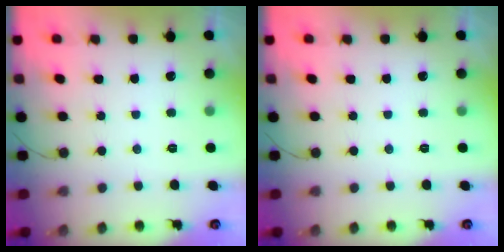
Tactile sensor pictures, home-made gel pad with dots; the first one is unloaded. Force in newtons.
{"total": 0.0}